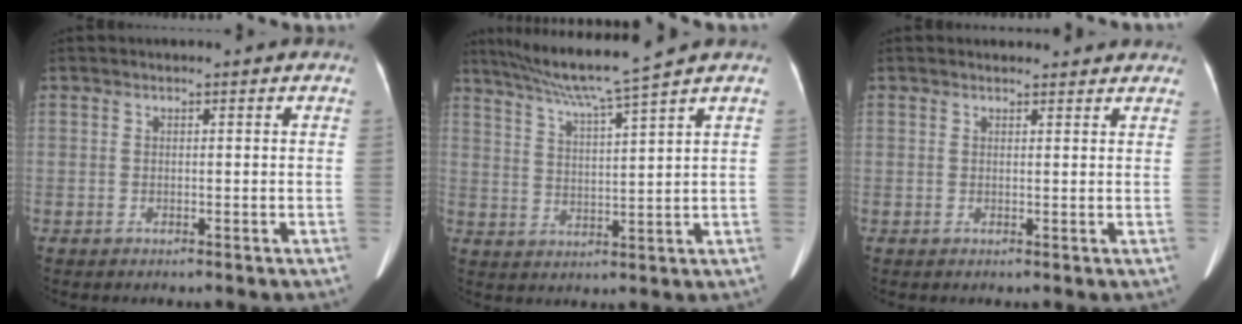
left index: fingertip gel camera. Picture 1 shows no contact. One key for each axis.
{"total": 9.8, "fx": 8.1, "fy": -2.5, "fz": 4.9, "tx": -0.088, "ty": -0.001, "tz": 0.142}
{"total": 5.1, "fx": 4.8, "fy": 1.5, "fz": 1.0, "tx": -0.004, "ty": 0.014, "tz": 0.046}